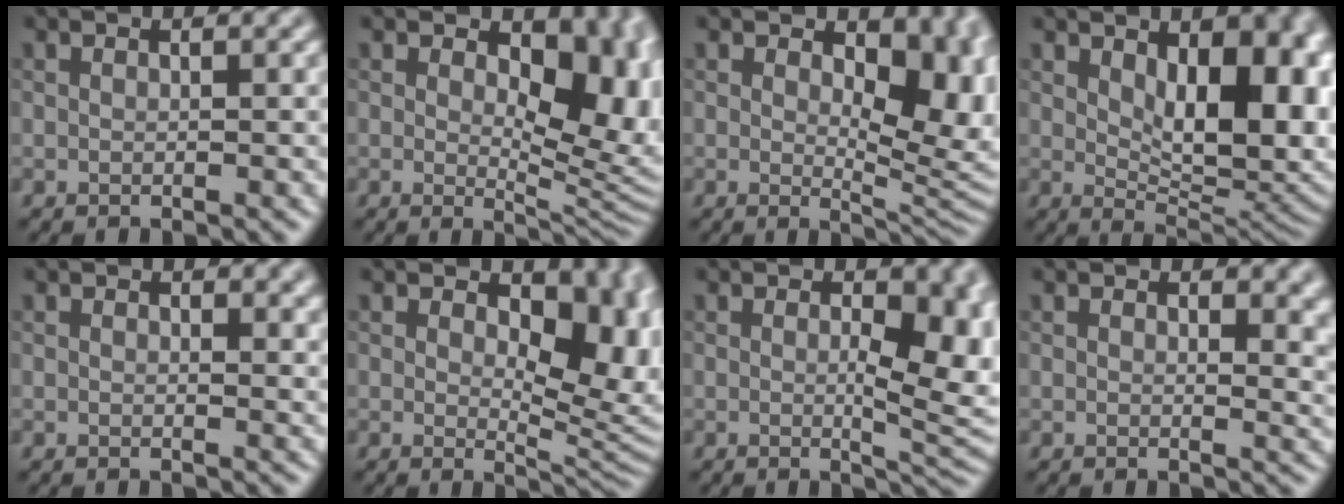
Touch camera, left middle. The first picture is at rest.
{"total": 10.1, "force": [2.4, 5.5, 8.1], "torque": [-0.106, -0.014, 0.039]}
{"total": 7.7, "force": [2.0, 4.1, 6.2], "torque": [-0.082, -0.014, 0.030]}
{"total": 11.2, "force": [2.4, 5.7, 9.3], "torque": [-0.105, -0.005, 0.039]}
{"total": 1.2, "force": [0.7, 0.7, 0.8], "torque": [-0.007, -0.005, 0.011]}
{"total": 8.9, "force": [2.2, 4.9, 7.1], "torque": [-0.095, -0.014, 0.034]}
{"total": 7.3, "force": [0.1, 3.1, 6.6], "torque": [-0.080, -0.008, 0.007]}
{"total": 3.0, "force": [1.3, 1.6, 2.2], "torque": [-0.022, -0.009, 0.018]}